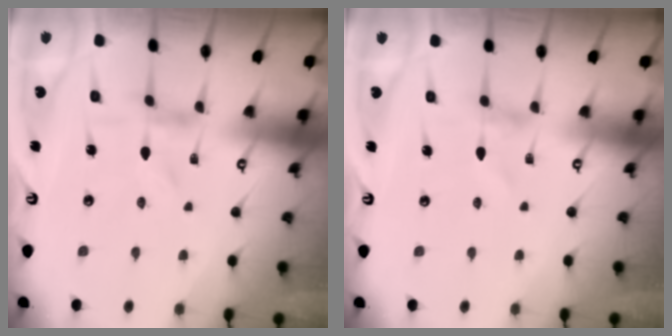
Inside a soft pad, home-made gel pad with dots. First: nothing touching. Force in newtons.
{"total": 0.0}